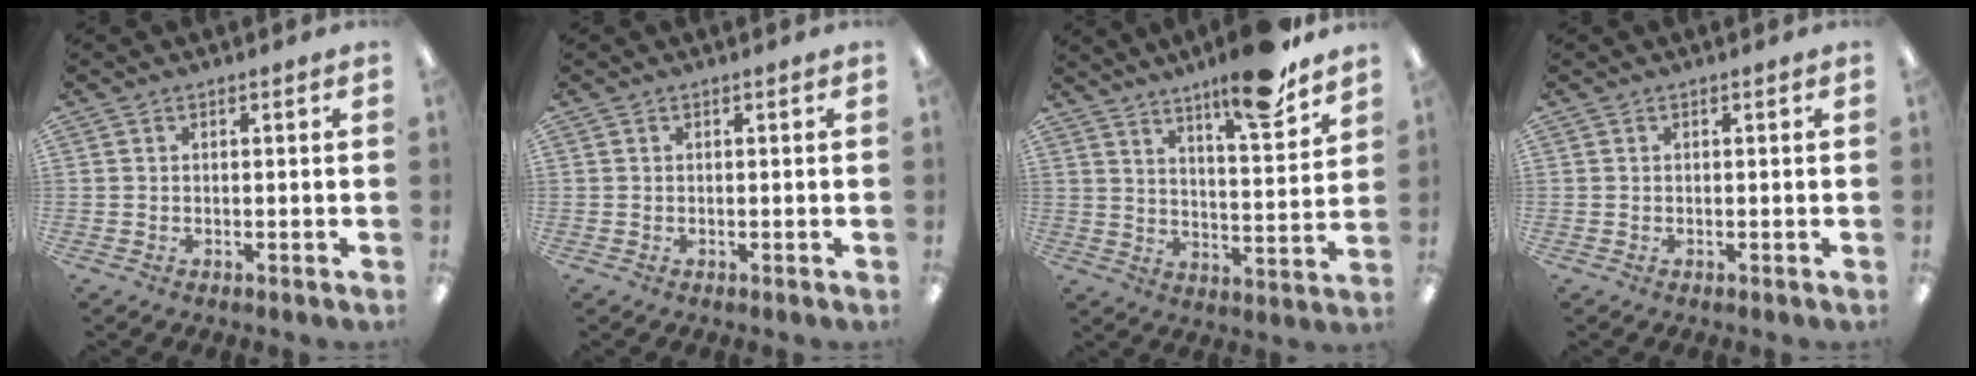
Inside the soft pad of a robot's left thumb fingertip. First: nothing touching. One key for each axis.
{"total": 0.0}
{"total": 14.3, "fx": 11.2, "fy": 2.5, "fz": 8.6, "tx": -0.123, "ty": -0.072, "tz": 0.180}
{"total": 0.0}